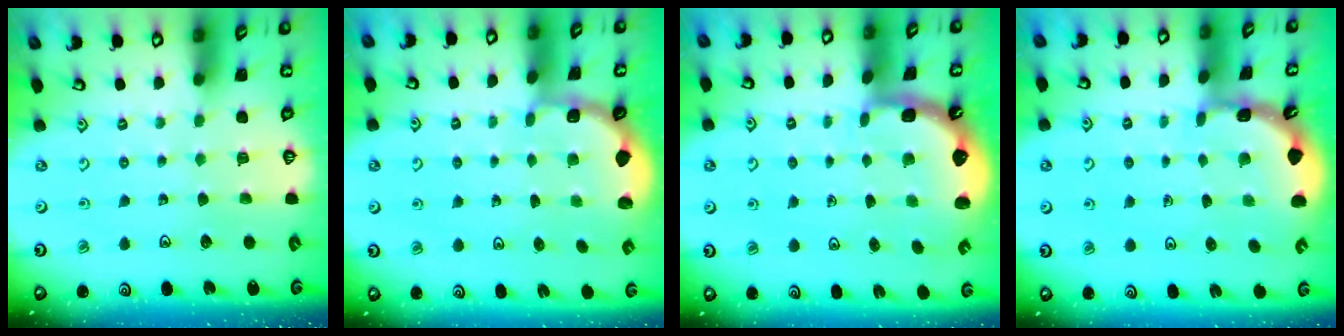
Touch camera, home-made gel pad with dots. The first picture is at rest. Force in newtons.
{"total": 1.9, "press": 1.8, "slide": 0.7}
{"total": 2.5, "press": 1.9, "slide": 1.6}
{"total": 1.8, "press": 1.7, "slide": 0.0}